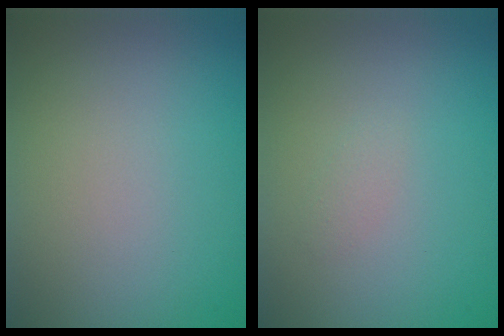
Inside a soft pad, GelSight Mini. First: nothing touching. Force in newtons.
{"total": 0.7, "press": 0.7, "slide": 0.0}